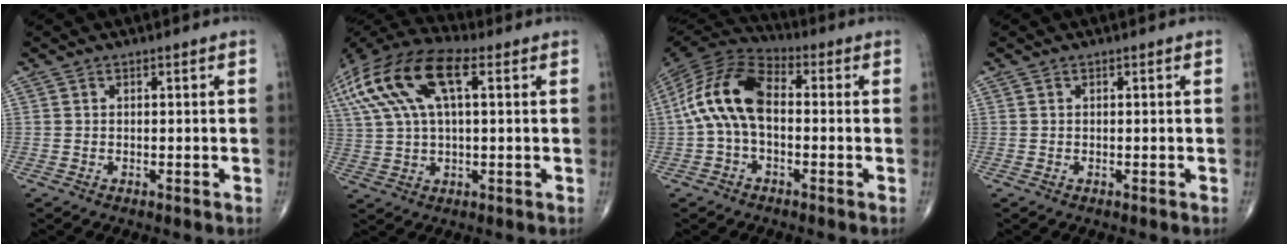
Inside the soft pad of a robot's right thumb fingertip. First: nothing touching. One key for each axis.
{"total": 19.5, "fx": 6.4, "fy": 8.5, "fz": 16.3, "tx": -0.354, "ty": 0.036, "tz": 0.112}
{"total": 13.9, "fx": 0.0, "fy": 8.0, "fz": 11.4, "tx": -0.222, "ty": 0.038, "tz": -0.013}
{"total": 0.0}